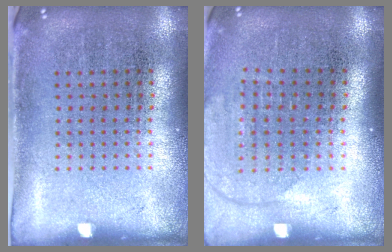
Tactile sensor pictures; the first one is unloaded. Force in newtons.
{"total": 1.3, "press": 1.1, "slide": 0.8}